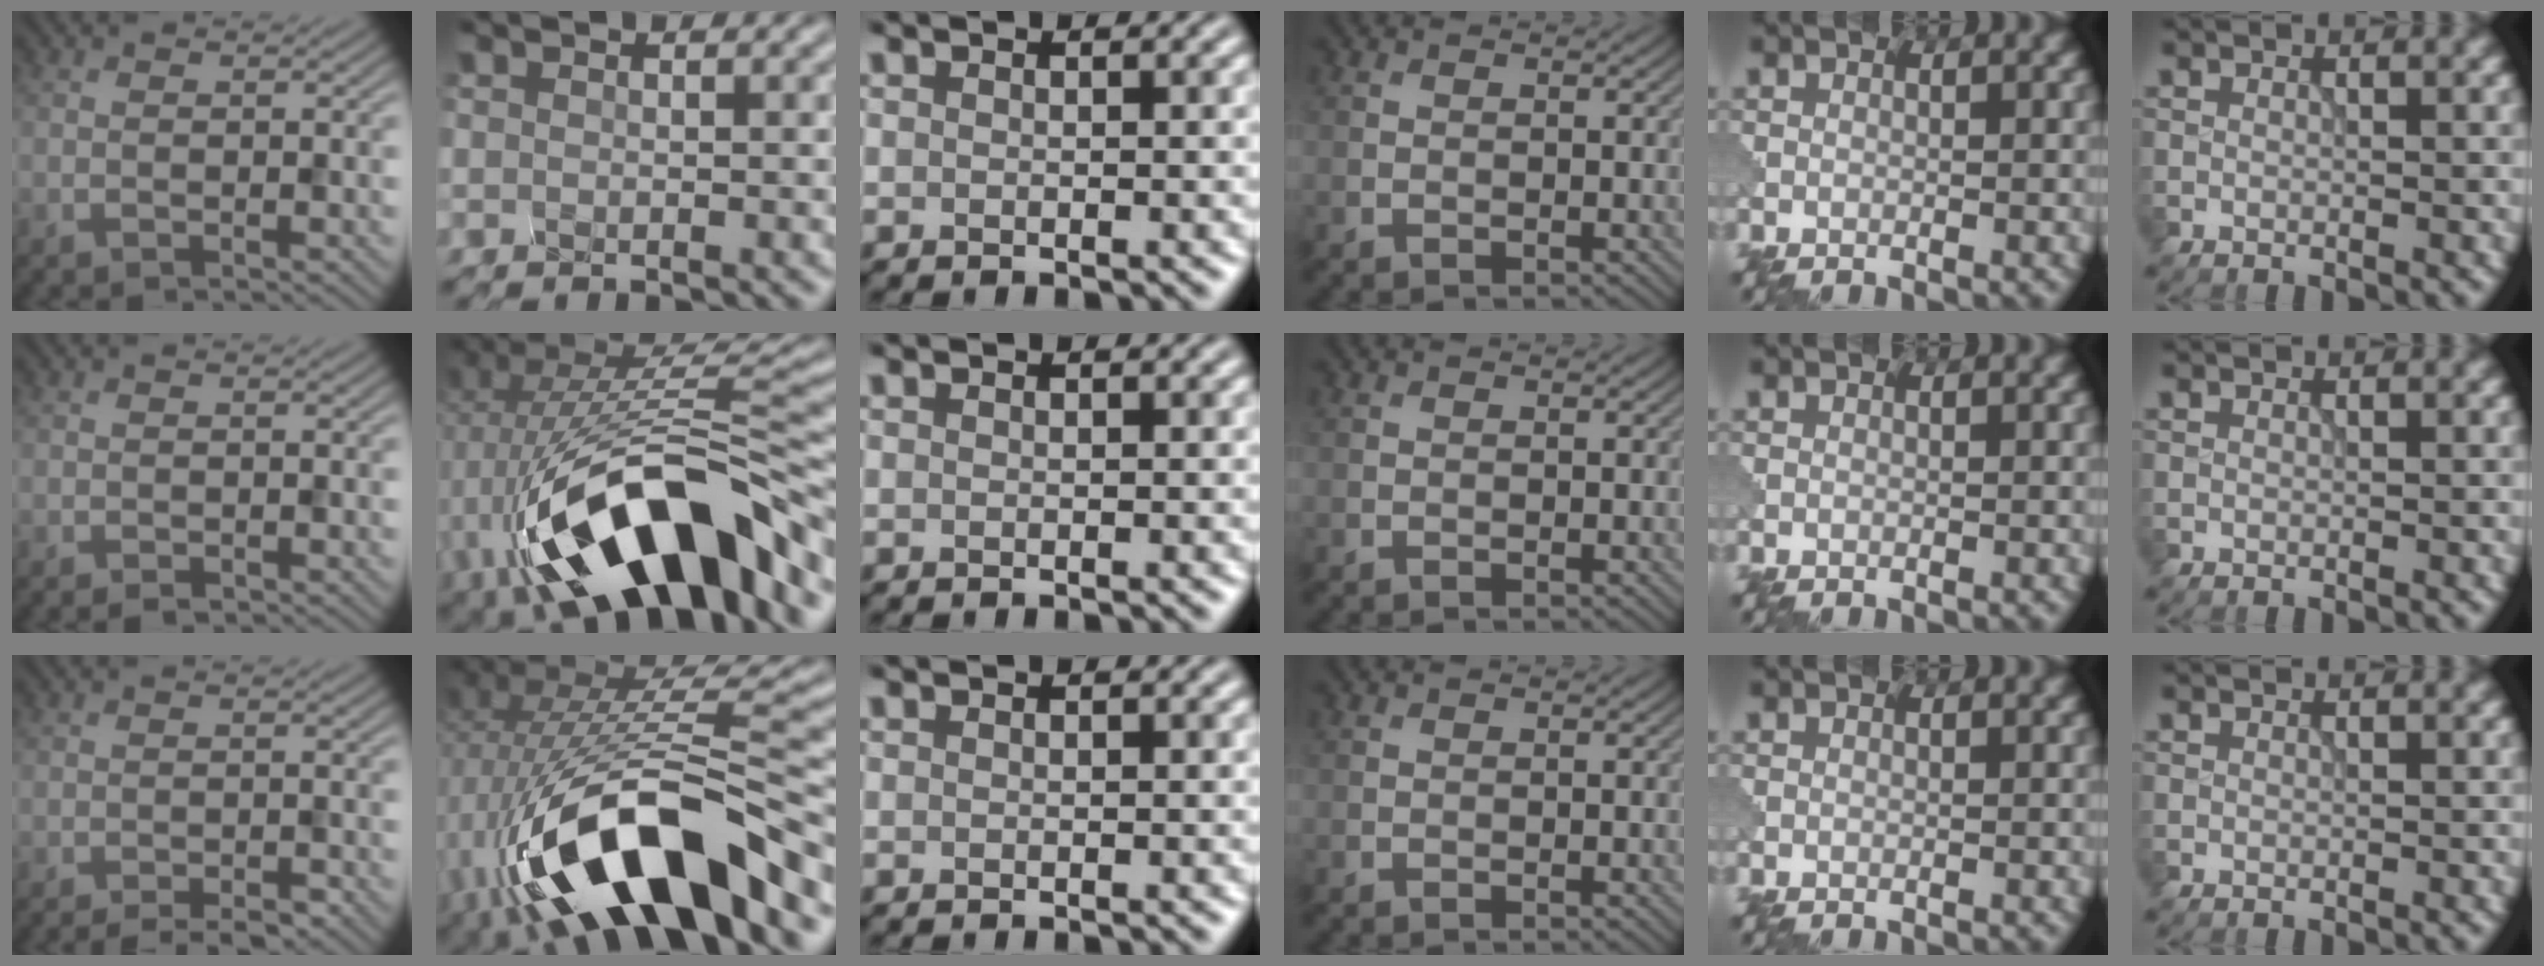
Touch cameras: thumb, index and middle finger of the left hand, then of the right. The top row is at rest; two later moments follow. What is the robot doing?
{"motion": "squeeze", "object": "hand grip exerciser"}